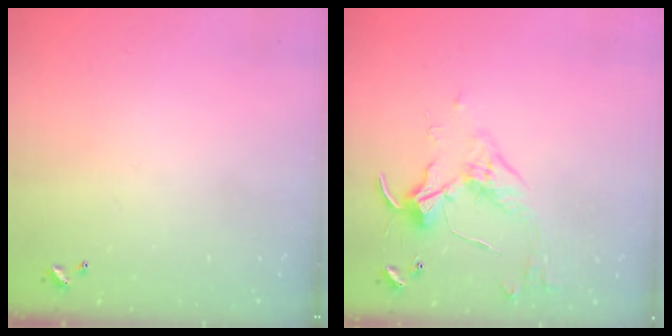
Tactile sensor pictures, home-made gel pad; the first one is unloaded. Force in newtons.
{"total": 3.4, "press": 3.3, "slide": 0.8}